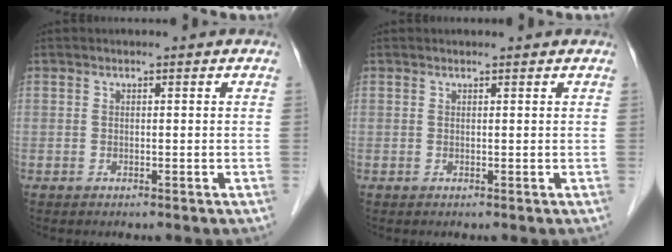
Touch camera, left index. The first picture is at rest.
{"total": 1.0, "force": [1.0, 0.0, 0.2], "torque": [-0.009, 0.008, 0.014]}